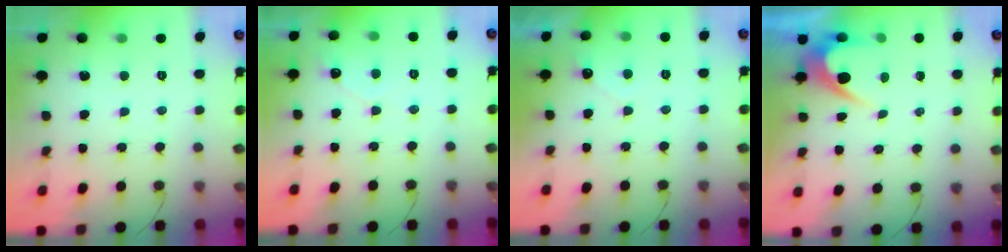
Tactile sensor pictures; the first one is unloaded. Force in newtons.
{"total": 2.5, "press": 2.5, "slide": 0.1}
{"total": 2.8, "press": 2.8, "slide": 0.2}
{"total": 3.8, "press": 3.8, "slide": 0.2}